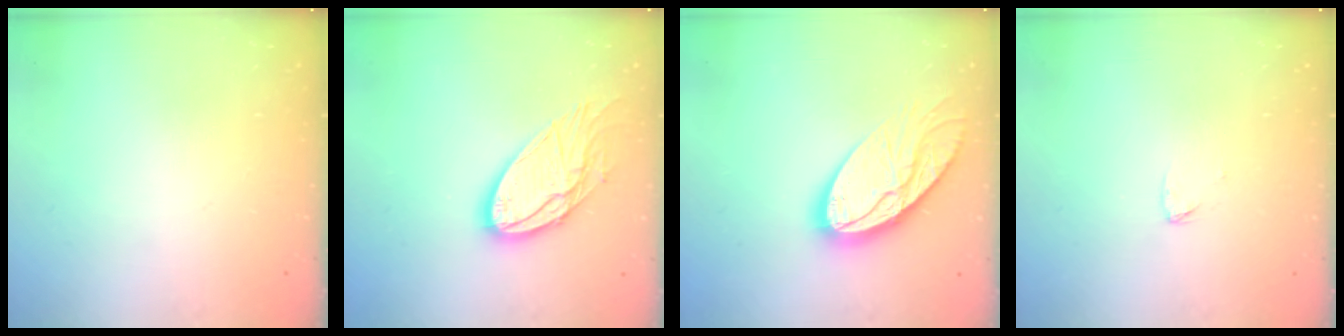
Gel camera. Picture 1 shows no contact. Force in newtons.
{"total": 14.0, "press": 13.9, "slide": 1.2}
{"total": 16.3, "press": 16.3, "slide": 1.3}
{"total": 3.1, "press": 3.1, "slide": 0.2}